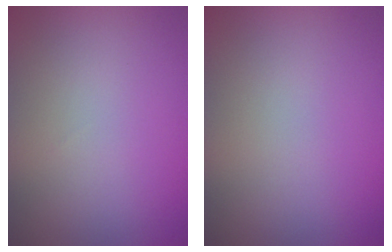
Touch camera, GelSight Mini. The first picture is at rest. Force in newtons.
{"total": 0.0}